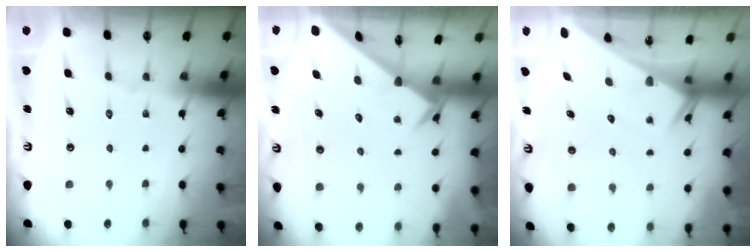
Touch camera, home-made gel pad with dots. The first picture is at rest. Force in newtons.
{"total": 2.7, "press": 2.7, "slide": 0.2}
{"total": 2.5, "press": 2.5, "slide": 0.1}